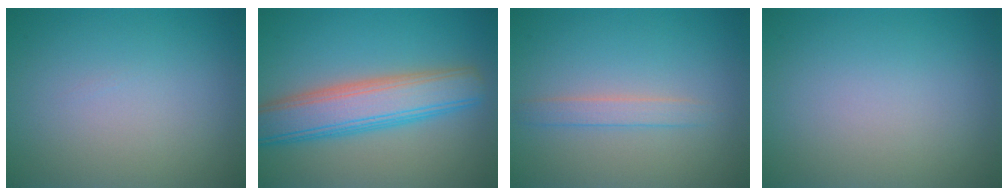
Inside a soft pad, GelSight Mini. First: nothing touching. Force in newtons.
{"total": 6.9, "press": 6.9, "slide": 0.2}
{"total": 1.6, "press": 1.6, "slide": 0.0}
{"total": 0.0}